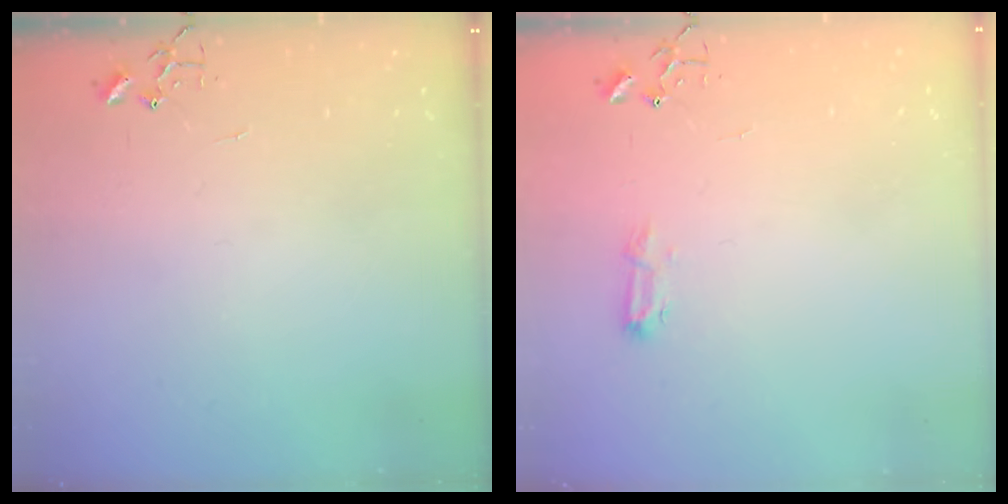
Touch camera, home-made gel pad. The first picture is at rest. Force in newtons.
{"total": 7.7, "press": 7.6, "slide": 0.9}